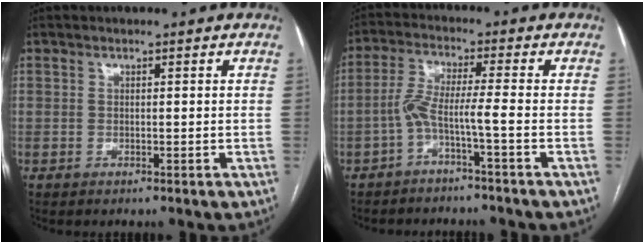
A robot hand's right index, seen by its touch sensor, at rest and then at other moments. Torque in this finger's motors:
{"motor_torque": [0.80, -0.53, 0.44, 0.12]}